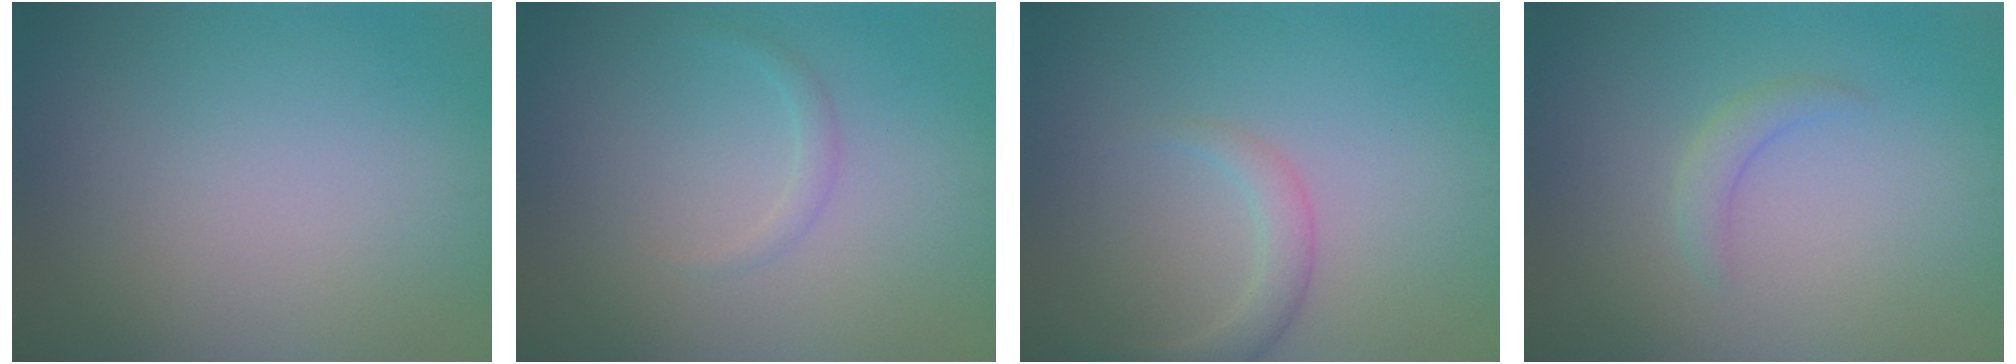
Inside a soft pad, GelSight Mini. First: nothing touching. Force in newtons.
{"total": 1.0, "press": 1.0, "slide": 0.1}
{"total": 2.0, "press": 2.0, "slide": 0.0}
{"total": 1.6, "press": 1.6, "slide": 0.2}